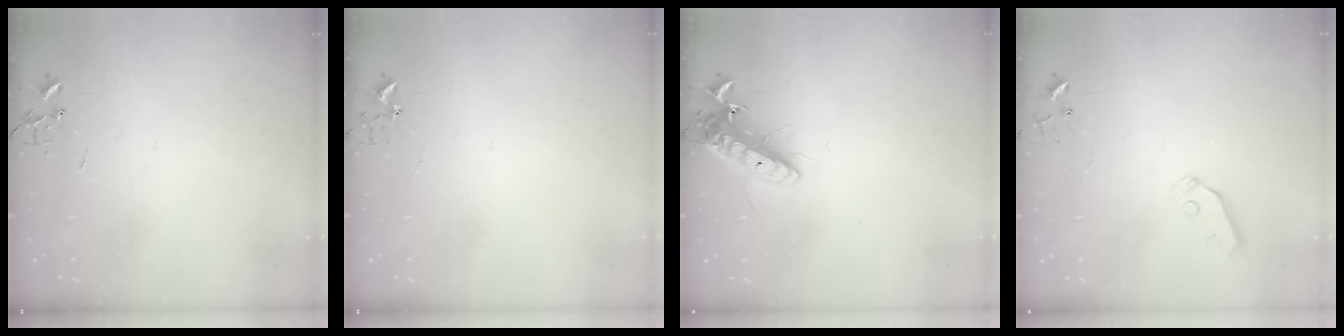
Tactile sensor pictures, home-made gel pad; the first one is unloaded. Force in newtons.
{"total": 3.4, "press": 3.4, "slide": 0.5}
{"total": 13.4, "press": 13.1, "slide": 2.5}
{"total": 3.4, "press": 3.4, "slide": 0.4}